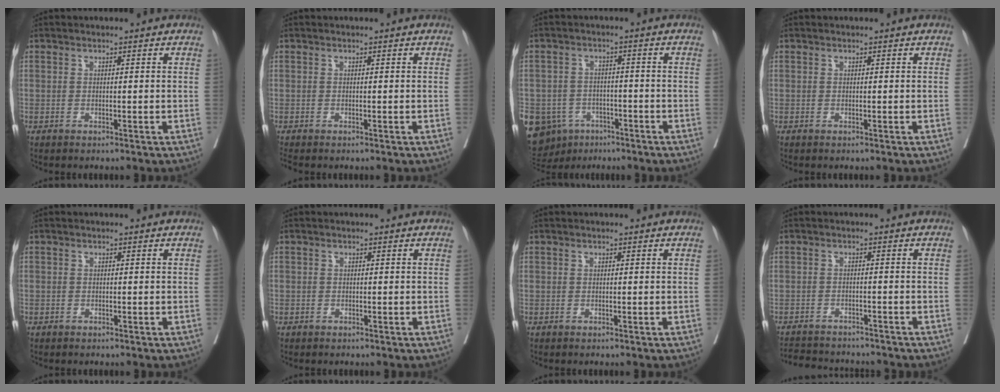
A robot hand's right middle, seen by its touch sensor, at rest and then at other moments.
{"total": 0.0}
{"total": 16.2, "force": [-8.3, 12.6, 5.9], "torque": [-0.168, 0.008, -0.111]}
{"total": 0.0}
{"total": 0.7, "force": [-0.4, 0.6, 0.0], "torque": [-0.002, 0.007, -0.008]}
{"total": 1.0, "force": [-0.4, 0.9, -0.1], "torque": [-0.001, 0.008, -0.009]}
{"total": 0.0}
{"total": 10.5, "force": [-9.7, 2.3, 3.0], "torque": [-0.057, 0.003, -0.132]}